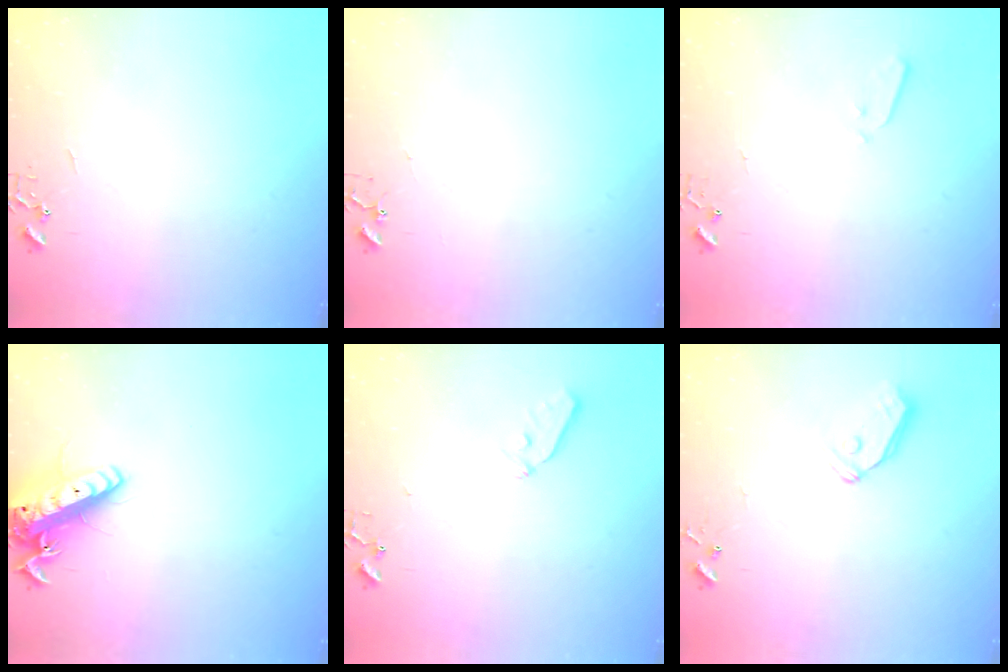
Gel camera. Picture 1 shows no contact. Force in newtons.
{"total": 2.9, "press": 2.9, "slide": 0.2}
{"total": 2.2, "press": 2.2, "slide": 0.4}
{"total": 14.8, "press": 14.6, "slide": 2.9}
{"total": 5.8, "press": 5.8, "slide": 0.8}
{"total": 8.5, "press": 8.4, "slide": 0.9}